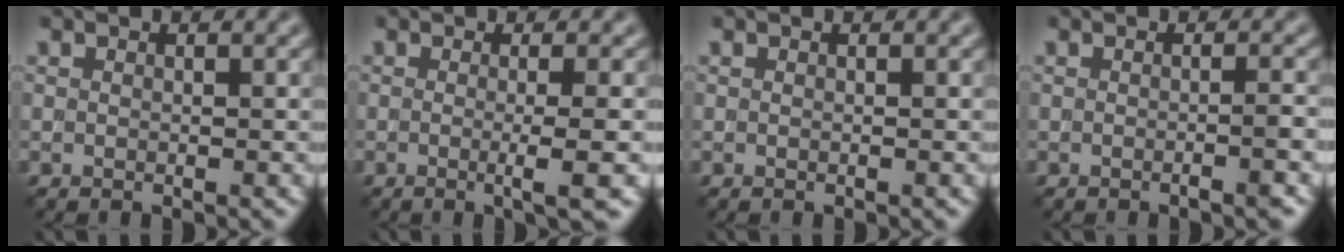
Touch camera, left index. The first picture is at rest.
{"total": 3.4, "force": [-0.4, 0.8, 3.3], "torque": [-0.041, -0.007, -0.010]}
{"total": 0.0}
{"total": 2.2, "force": [-0.6, 0.7, 2.0], "torque": [-0.006, 0.007, -0.010]}